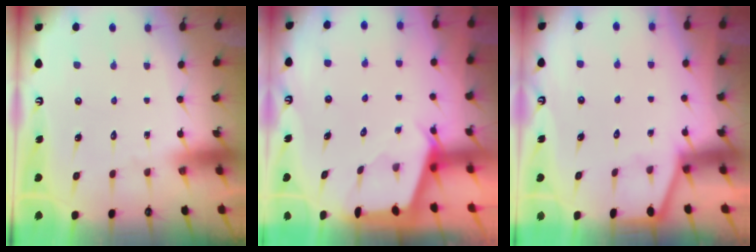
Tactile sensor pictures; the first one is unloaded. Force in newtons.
{"total": 2.4, "press": 2.4, "slide": 0.2}
{"total": 1.3, "press": 1.3, "slide": 0.1}